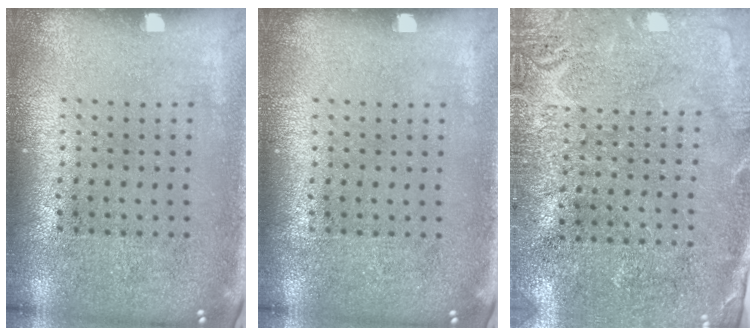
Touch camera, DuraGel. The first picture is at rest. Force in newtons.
{"total": 0.0}
{"total": 2.7, "press": 2.7, "slide": 0.7}